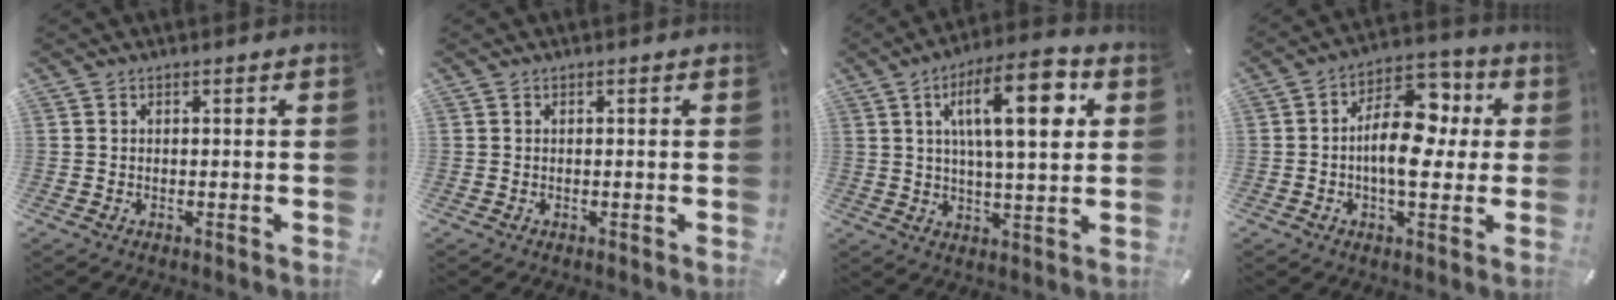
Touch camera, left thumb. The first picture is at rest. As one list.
[{"total": 0.0}, {"total": 17.4, "force": [5.8, 5.7, 15.4], "torque": [-0.238, -0.003, 0.082]}, {"total": 14.1, "force": [0.3, 8.5, 11.2], "torque": [-0.174, -0.002, 0.003]}]